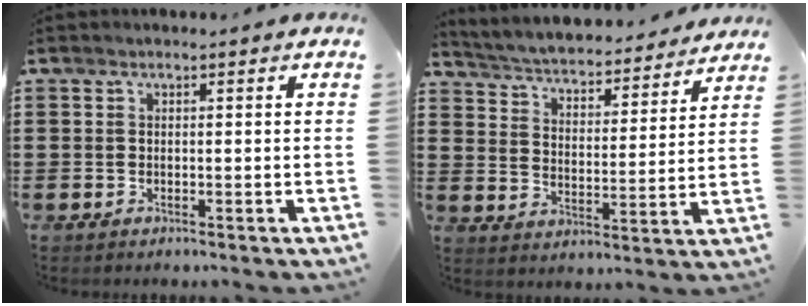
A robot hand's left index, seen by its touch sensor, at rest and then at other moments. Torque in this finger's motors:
{"motor_torque": [1.65, -0.49, 0.64, 0.06]}